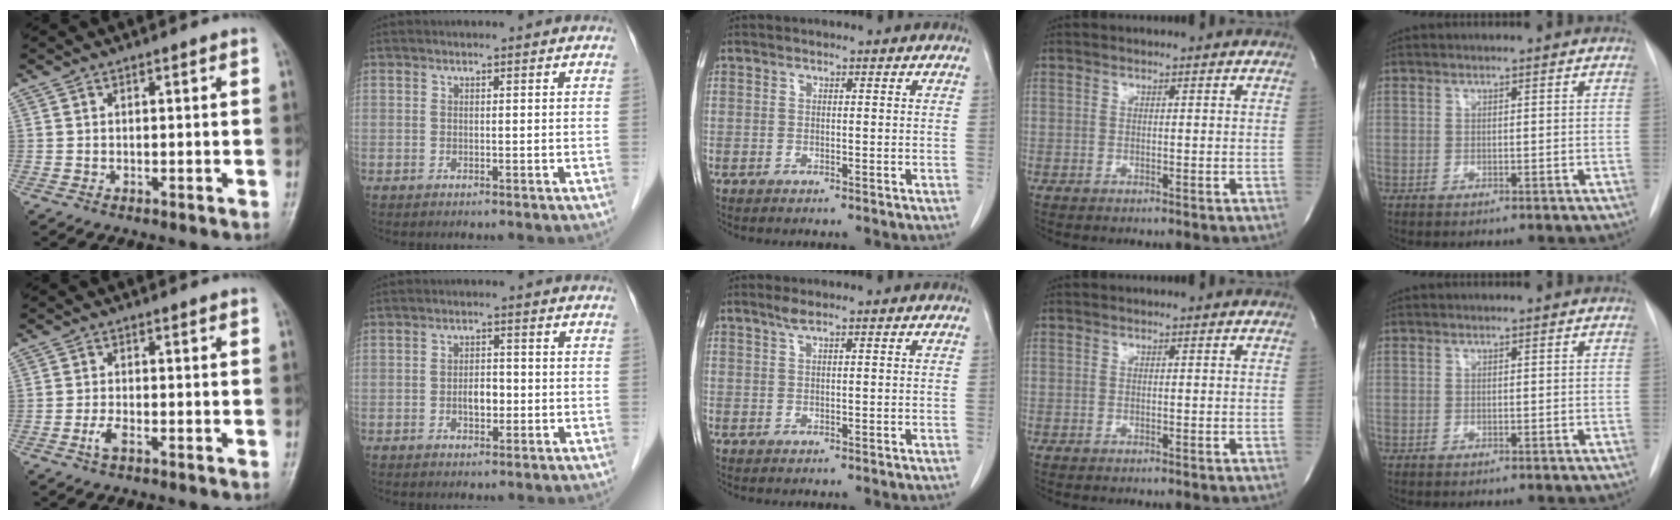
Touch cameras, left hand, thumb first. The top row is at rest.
{"thumb": {"total": 2.2, "force": [-1.0, 0.7, 1.8], "torque": [-0.043, 0.005, -0.022]}, "index": {"total": 2.9, "force": [-1.0, 1.5, 2.3], "torque": [-0.038, 0.001, -0.014]}, "middle": {"total": 1.3, "force": [0.9, -0.1, 0.9], "torque": [-0.024, 0.006, 0.022]}}